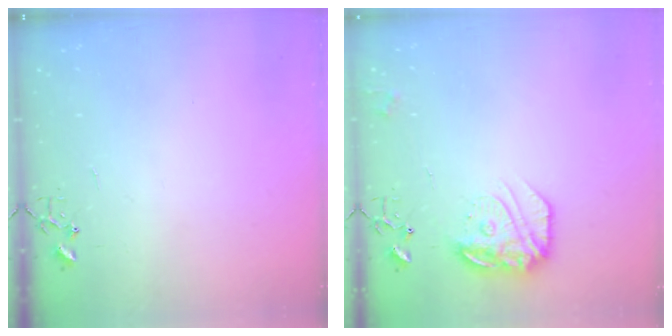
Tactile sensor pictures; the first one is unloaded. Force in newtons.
{"total": 16.4, "press": 16.3, "slide": 1.3}